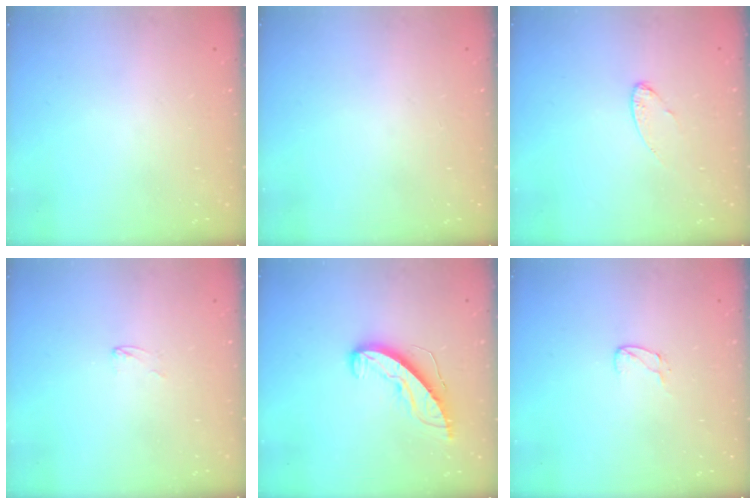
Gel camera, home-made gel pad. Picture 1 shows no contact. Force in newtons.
{"total": 0.0}
{"total": 6.2, "press": 6.2, "slide": 0.5}
{"total": 1.7, "press": 1.6, "slide": 0.1}
{"total": 9.1, "press": 9.1, "slide": 0.4}
{"total": 3.9, "press": 3.9, "slide": 0.3}